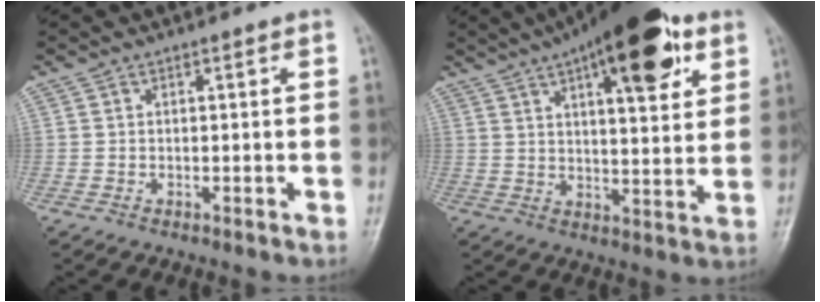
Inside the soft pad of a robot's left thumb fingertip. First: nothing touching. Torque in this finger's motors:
{"motor_torque": [2.25, 1.93, 1.77, -1.00, 0.16]}